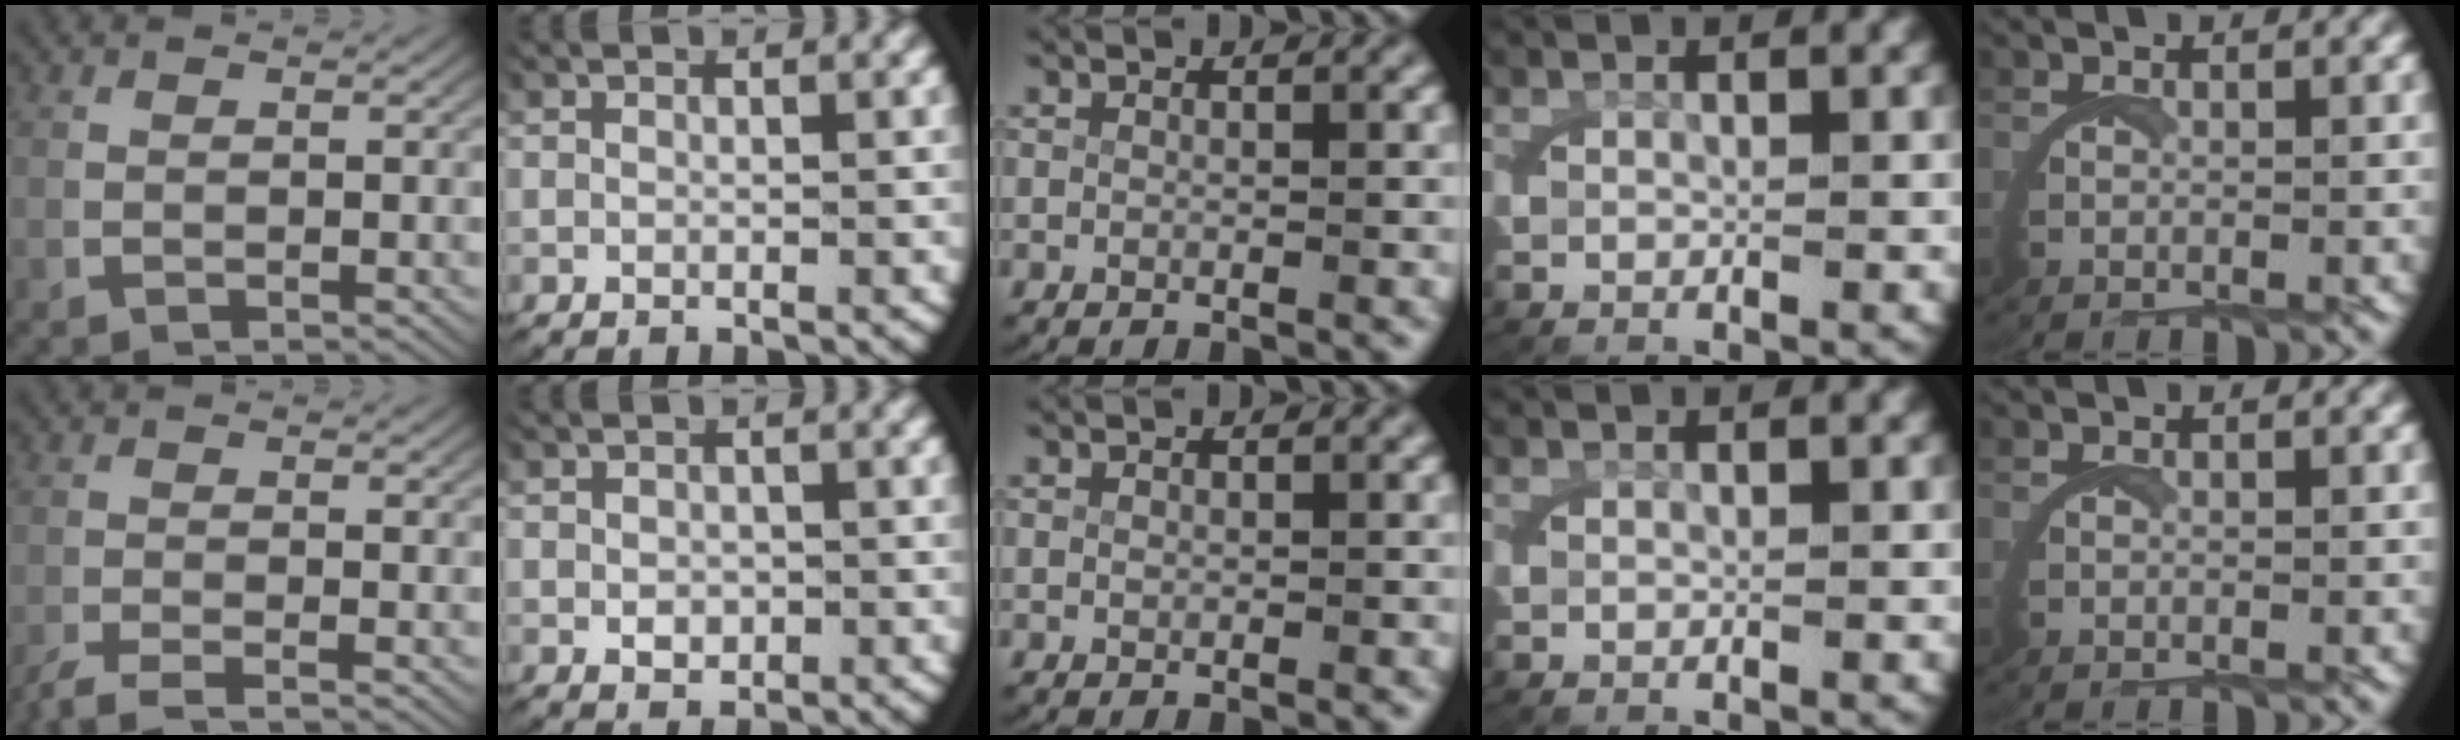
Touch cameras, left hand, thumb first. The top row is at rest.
{"thumb": {"total": 3.2, "force": [-2.8, 0.8, 1.3], "torque": [-0.025, -0.013, -0.045]}, "index": {"total": 1.4, "force": [-0.5, 1.1, 0.8], "torque": [-0.023, -0.015, 0.003]}}